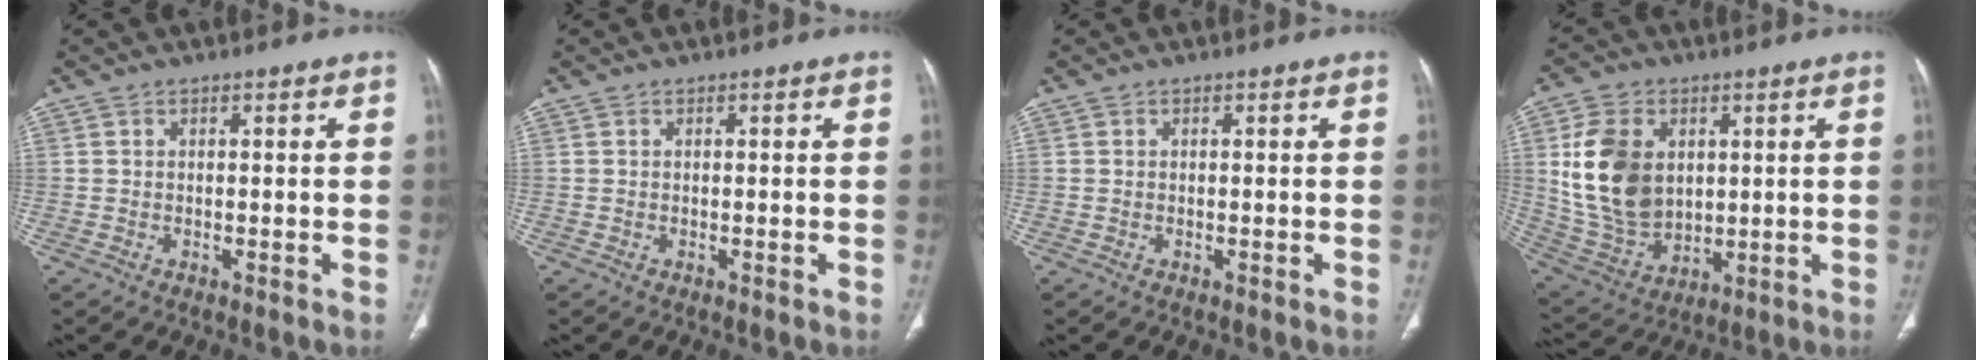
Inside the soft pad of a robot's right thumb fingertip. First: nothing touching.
{"total": 0.0}
{"total": 0.0}
{"total": 16.5, "force": [3.3, 11.8, 11.0], "torque": [-0.183, -0.012, 0.080]}